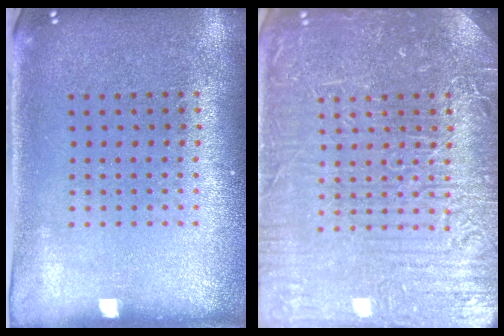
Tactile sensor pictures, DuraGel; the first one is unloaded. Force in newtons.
{"total": 7.8, "press": 7.7, "slide": 1.0}